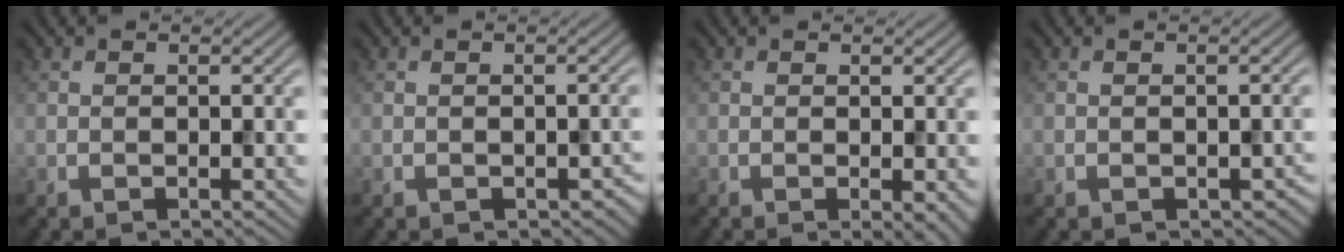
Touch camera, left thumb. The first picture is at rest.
{"total": 1.6, "force": [-0.7, 1.1, 1.0], "torque": [-0.017, -0.010, -0.005]}
{"total": 1.7, "force": [-0.2, 0.3, 1.6], "torque": [-0.022, -0.007, -0.004]}
{"total": 1.2, "force": [-0.5, 0.9, 0.7], "torque": [-0.014, -0.010, -0.003]}